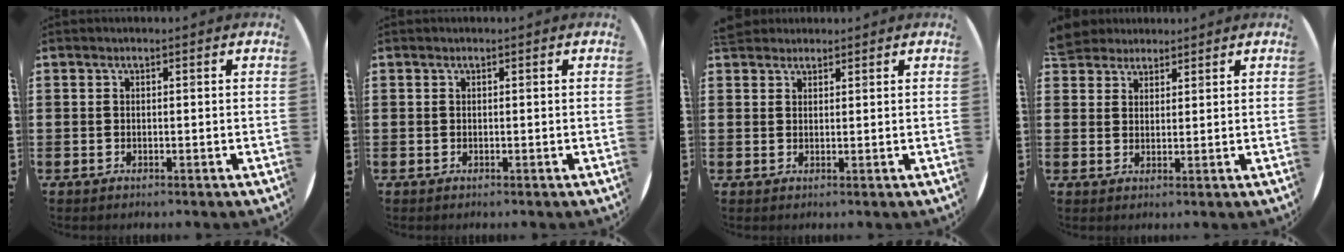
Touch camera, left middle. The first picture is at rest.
{"total": 0.0}
{"total": 2.2, "force": [2.0, 0.8, 0.0], "torque": [-0.004, 0.005, 0.040]}
{"total": 3.9, "force": [3.6, 1.5, 0.1], "torque": [-0.013, -0.001, 0.071]}